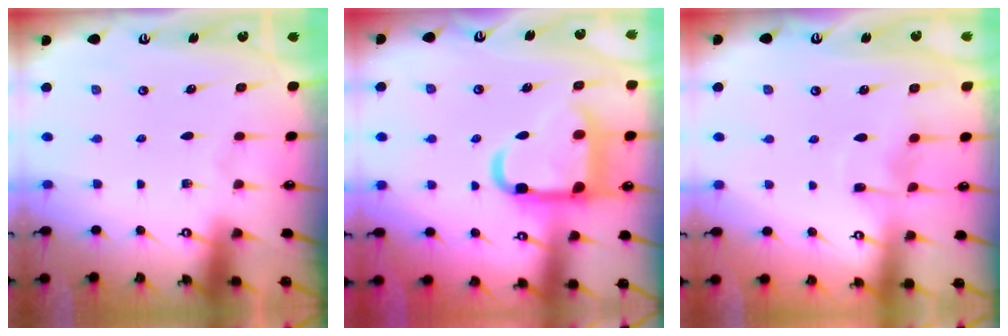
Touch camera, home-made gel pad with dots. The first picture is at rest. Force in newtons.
{"total": 17.1, "press": 17.0, "slide": 1.3}
{"total": 4.2, "press": 4.2, "slide": 0.1}